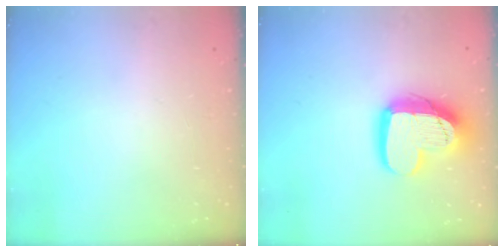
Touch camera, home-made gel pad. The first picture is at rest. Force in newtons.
{"total": 16.0, "press": 16.0, "slide": 1.4}